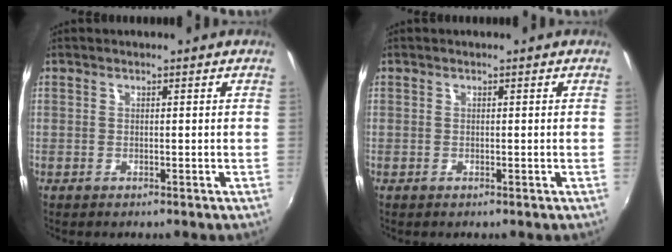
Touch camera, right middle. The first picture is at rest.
{"total": 0.0}